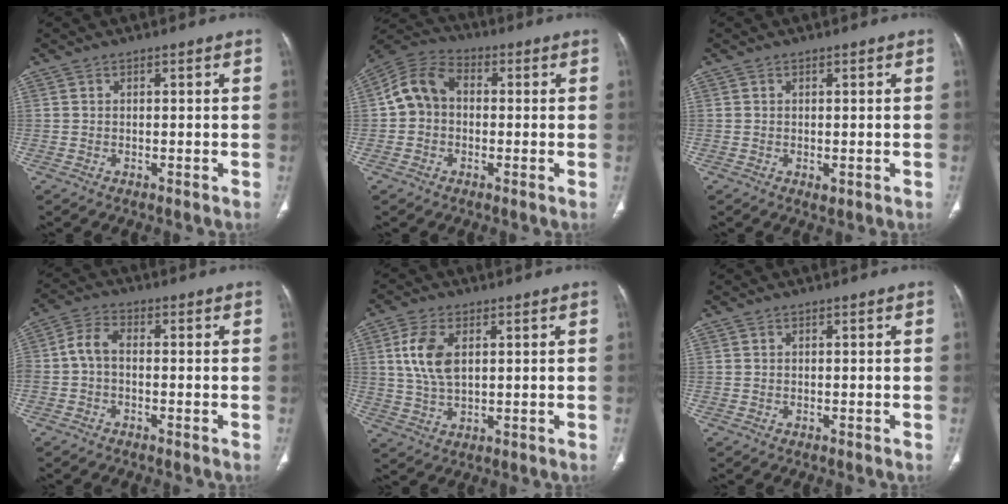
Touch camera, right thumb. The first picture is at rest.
{"total": 8.5, "force": [0.0, 6.7, 5.2], "torque": [-0.090, 0.028, -0.016]}
{"total": 0.9, "force": [-0.3, 0.4, 0.8], "torque": [-0.014, -0.005, -0.001]}
{"total": 4.8, "force": [-0.8, 2.7, 3.9], "torque": [-0.083, 0.017, -0.028]}
{"total": 8.2, "force": [2.1, 4.5, 6.5], "torque": [-0.136, -0.004, 0.045]}
{"total": 0.0}